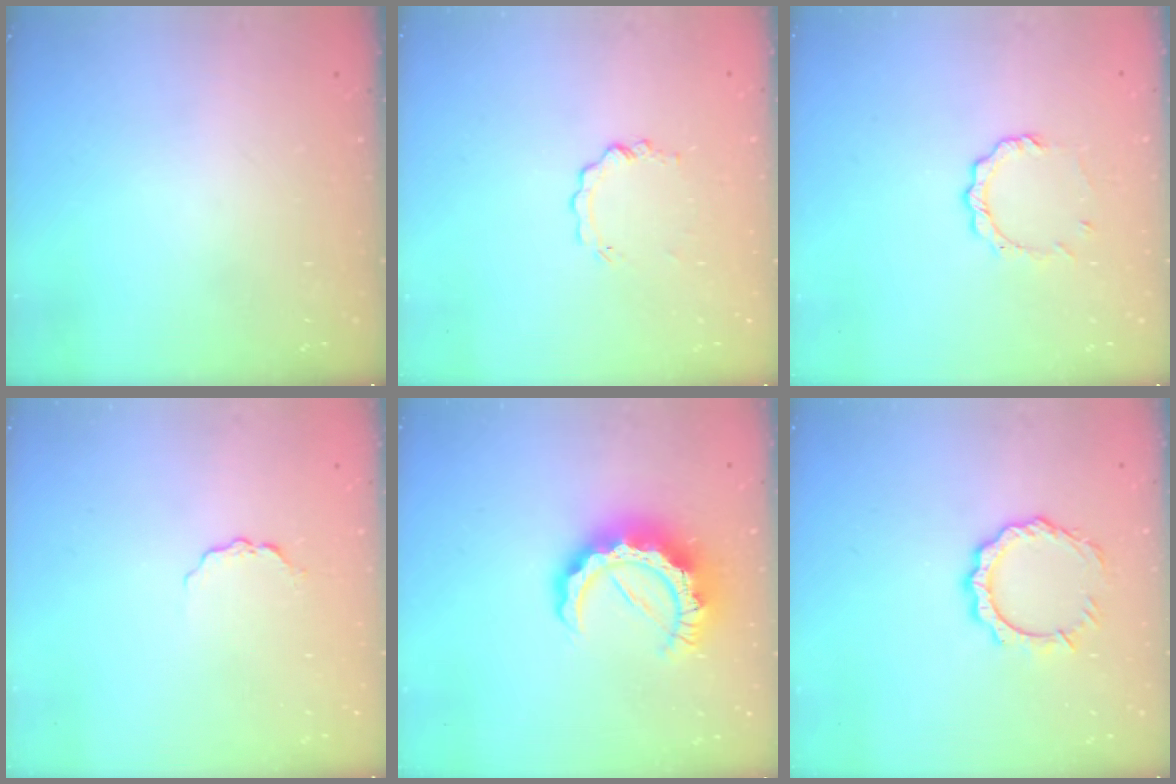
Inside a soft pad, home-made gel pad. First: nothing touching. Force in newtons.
{"total": 3.6, "press": 3.6, "slide": 0.3}
{"total": 5.5, "press": 5.5, "slide": 0.5}
{"total": 3.4, "press": 3.3, "slide": 0.5}
{"total": 13.4, "press": 13.3, "slide": 1.5}
{"total": 9.1, "press": 9.1, "slide": 0.7}